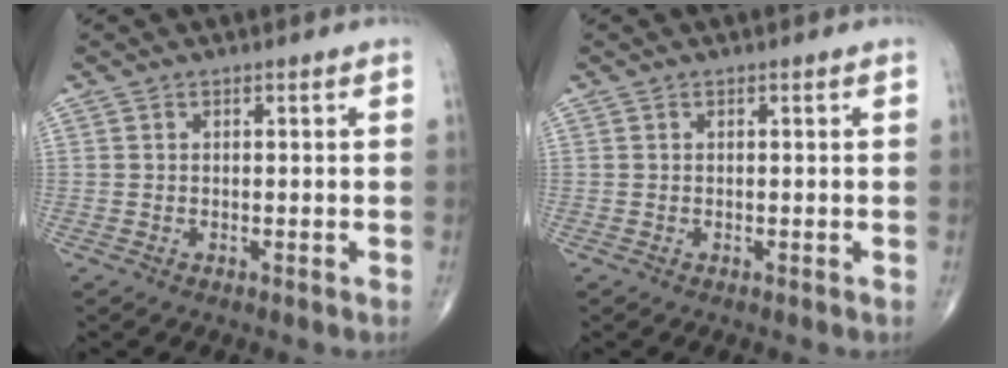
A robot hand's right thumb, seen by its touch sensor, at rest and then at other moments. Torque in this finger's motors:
{"motor_torque": [-0.02, -0.05, -0.06, 0.00, 0.01]}